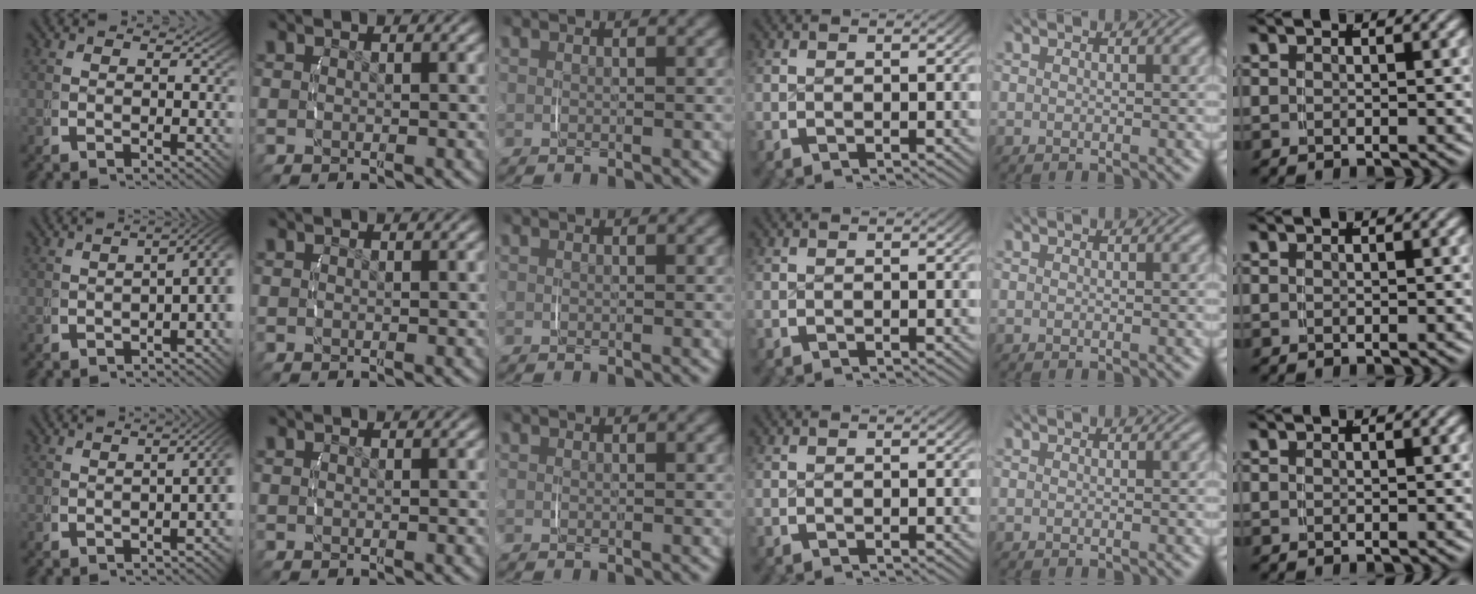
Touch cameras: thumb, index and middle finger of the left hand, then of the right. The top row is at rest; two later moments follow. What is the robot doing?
{"motion": "lift_and_place", "object": "string"}